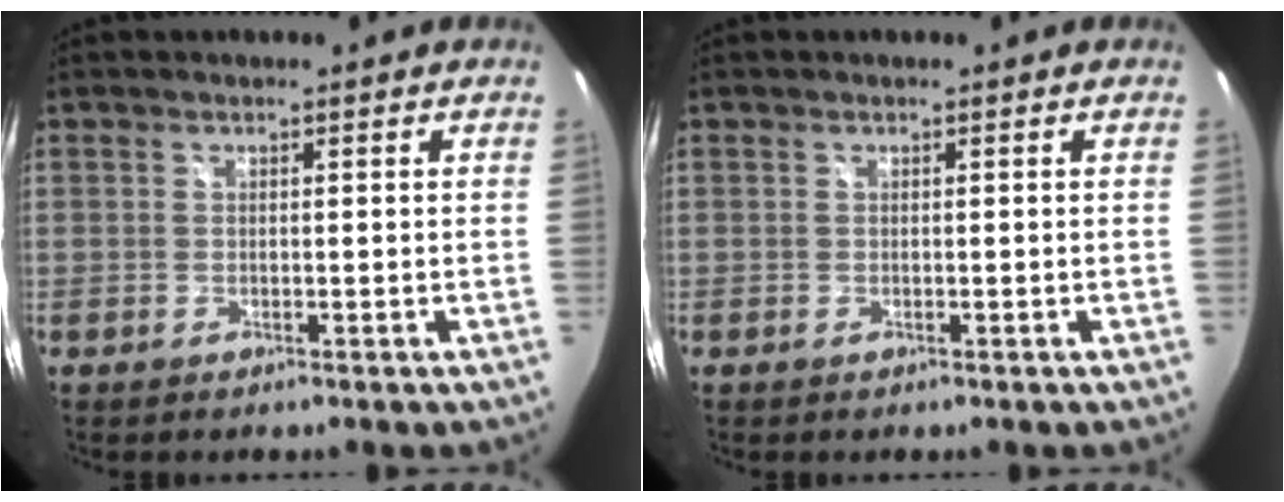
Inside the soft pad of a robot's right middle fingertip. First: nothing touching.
{"total": 0.0}